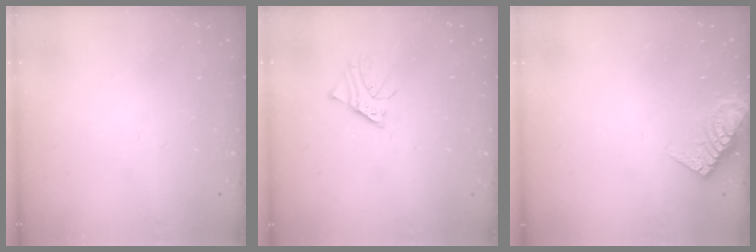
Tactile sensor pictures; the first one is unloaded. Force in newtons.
{"total": 1.8, "press": 1.8, "slide": 0.2}
{"total": 7.4, "press": 7.4, "slide": 0.7}